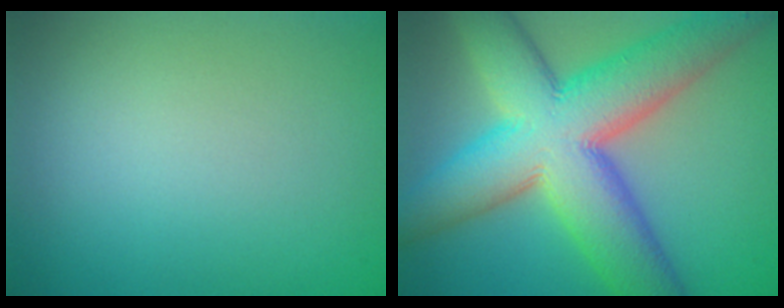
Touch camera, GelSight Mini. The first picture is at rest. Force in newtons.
{"total": 13.6, "press": 13.6, "slide": 0.5}